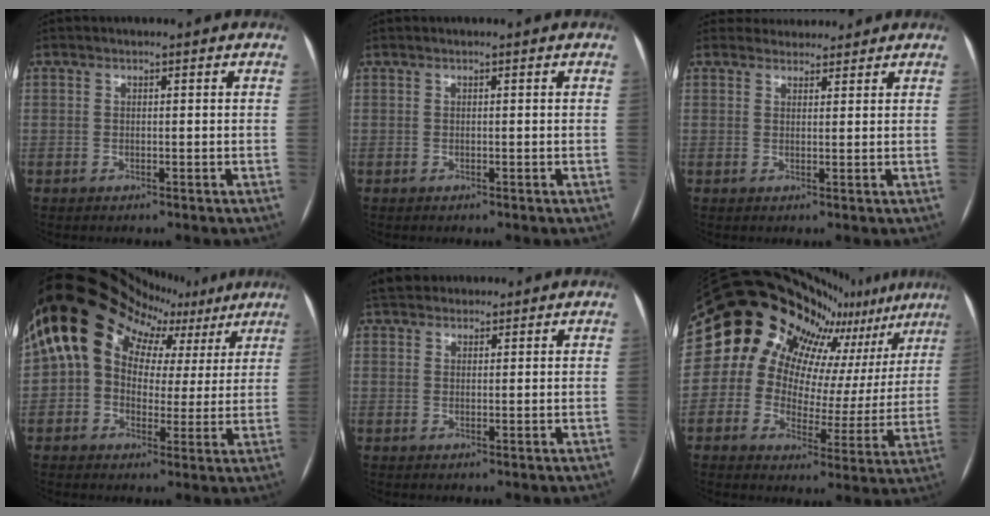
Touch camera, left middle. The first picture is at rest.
{"total": 0.0}
{"total": 4.1, "force": [3.8, 1.5, -0.1], "torque": [0.007, 0.017, 0.052]}
{"total": 19.6, "force": [9.7, 13.8, 9.9], "torque": [-0.177, 0.093, 0.144]}
{"total": 5.9, "force": [5.0, 2.6, 1.6], "torque": [-0.020, 0.032, 0.087]}
{"total": 19.6, "force": [15.9, 7.8, 8.4], "torque": [-0.126, -0.009, 0.184]}